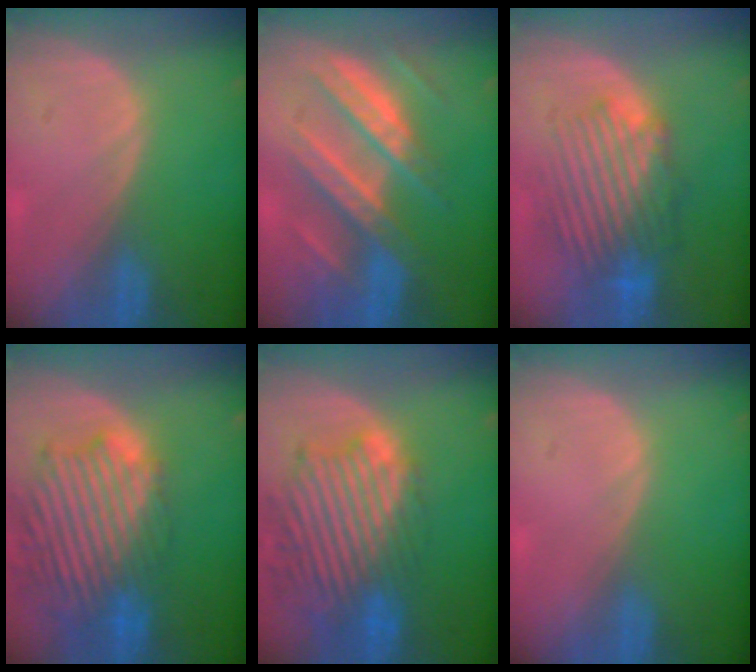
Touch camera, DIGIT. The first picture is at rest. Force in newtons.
{"total": 9.7, "press": 9.7, "slide": 0.9}
{"total": 9.3, "press": 8.8, "slide": 3.0}
{"total": 13.9, "press": 11.9, "slide": 7.2}
{"total": 13.7, "press": 11.7, "slide": 7.2}
{"total": 0.0}